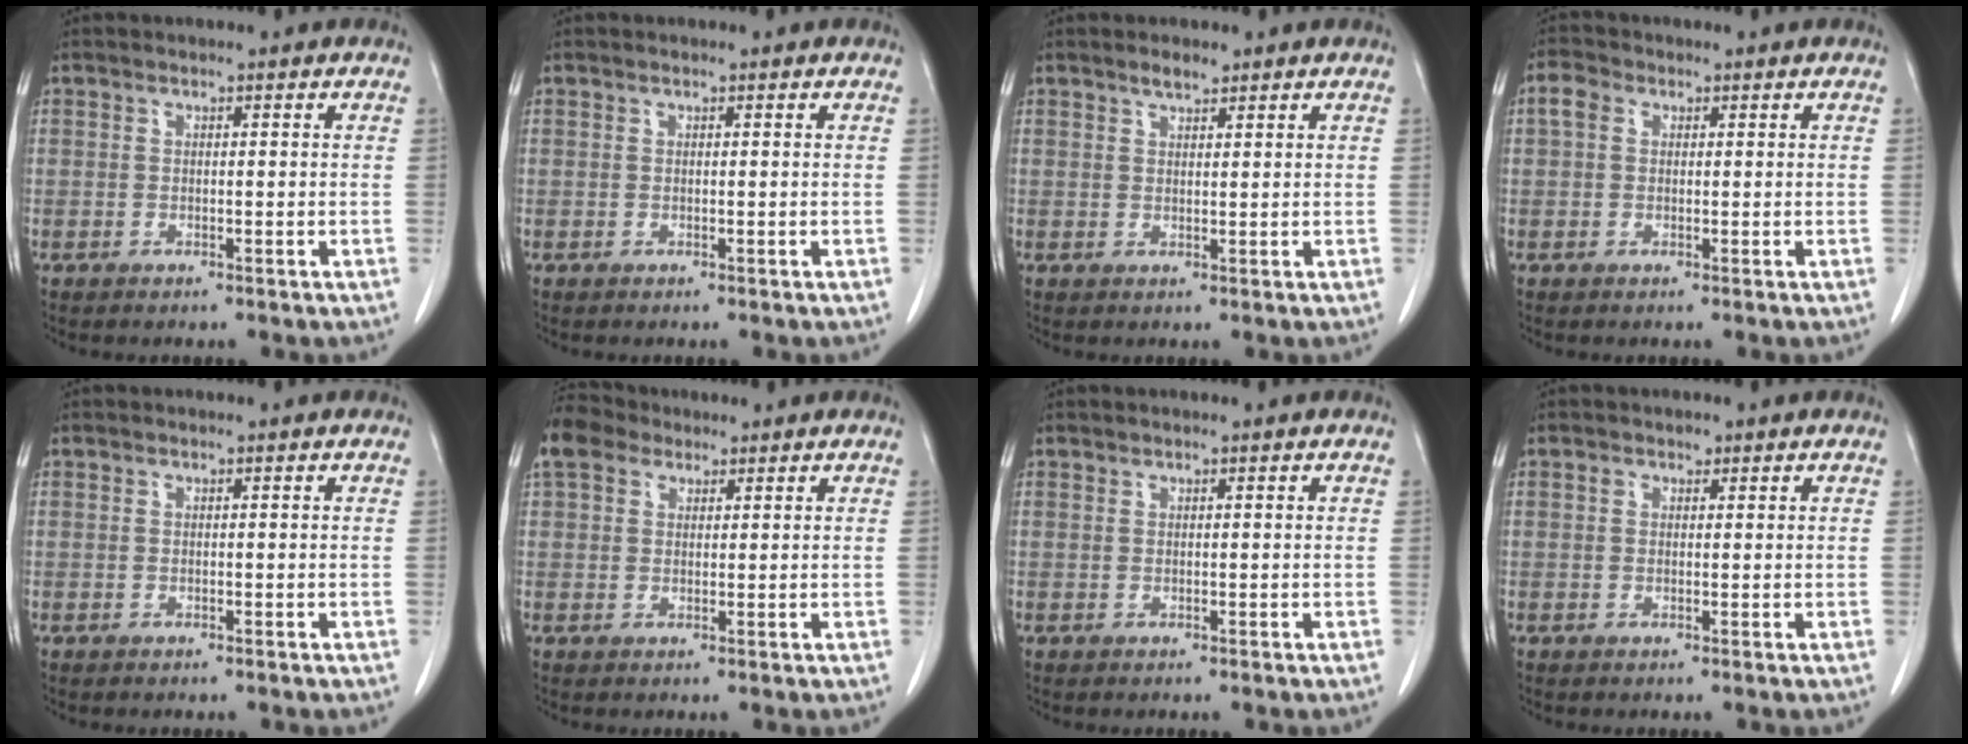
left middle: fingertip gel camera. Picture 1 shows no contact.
{"total": 0.0}
{"total": 1.8, "force": [1.5, 0.5, 0.9], "torque": [-0.019, 0.000, 0.026]}
{"total": 2.3, "force": [0.6, 1.8, 1.3], "torque": [-0.030, 0.016, 0.012]}
{"total": 0.0}
{"total": 4.6, "force": [3.4, 2.7, 1.3], "torque": [-0.036, 0.025, 0.069]}
{"total": 0.0}
{"total": 1.1, "force": [0.6, 0.8, 0.4], "torque": [-0.006, 0.003, 0.009]}